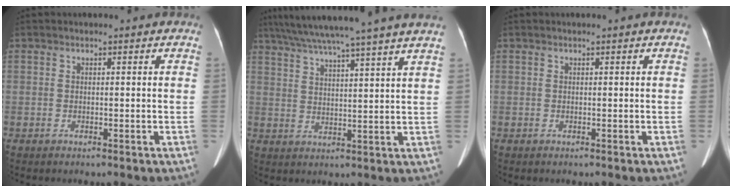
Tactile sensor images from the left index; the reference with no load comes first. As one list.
[{"total": 19.9, "force": [17.2, -1.5, 9.9], "torque": [-0.172, 0.006, 0.238]}, {"total": 0.0}]